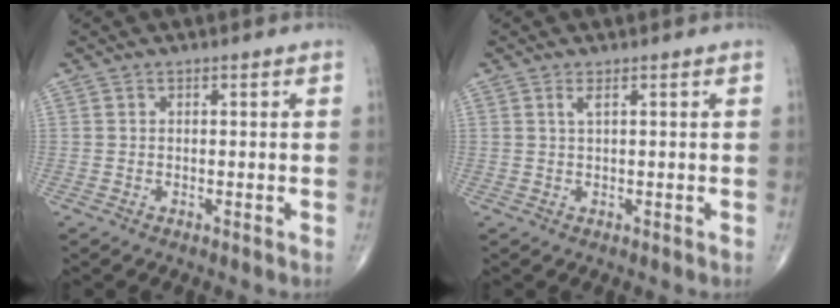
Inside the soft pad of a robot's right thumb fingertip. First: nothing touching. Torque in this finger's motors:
{"motor_torque": [0.16, -0.44, 0.13, 0.04, -0.04]}